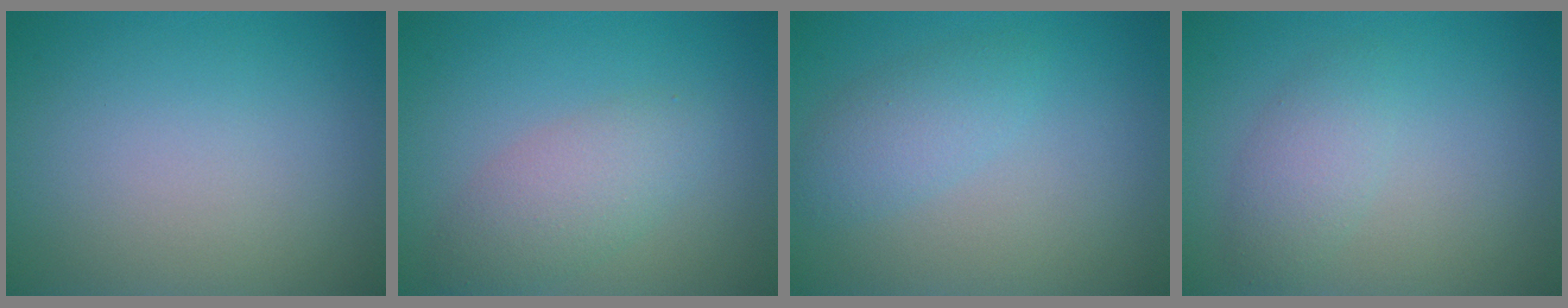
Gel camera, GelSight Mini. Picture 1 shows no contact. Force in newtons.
{"total": 3.4, "press": 3.4, "slide": 0.1}
{"total": 2.5, "press": 2.5, "slide": 0.0}
{"total": 2.3, "press": 2.3, "slide": 0.1}